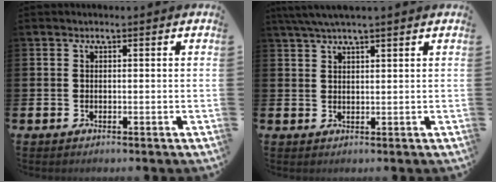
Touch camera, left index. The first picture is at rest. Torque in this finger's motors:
{"motor_torque": [0.31, -0.59, 0.94, 0.21]}